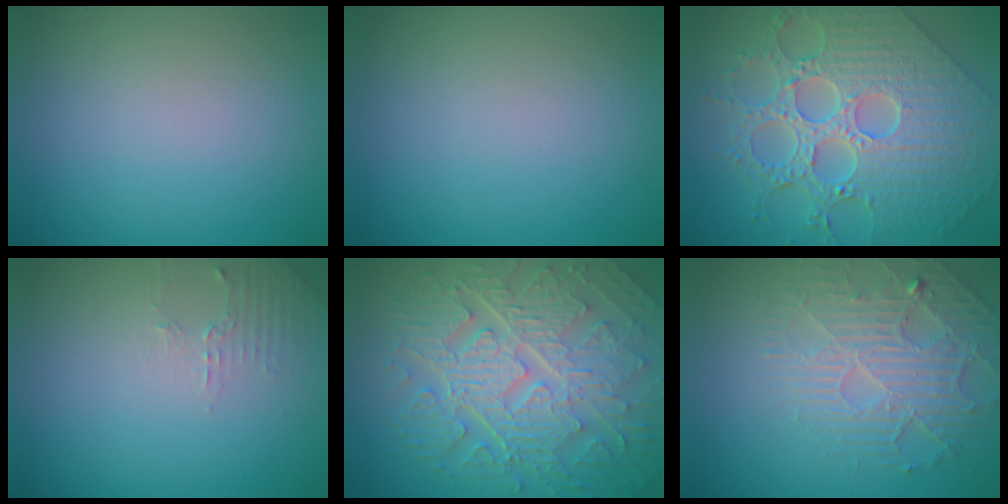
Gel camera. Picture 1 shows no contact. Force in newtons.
{"total": 0.0}
{"total": 9.3, "press": 7.3, "slide": 5.7}
{"total": 1.4, "press": 1.4, "slide": 0.4}
{"total": 10.3, "press": 6.9, "slide": 7.7}
{"total": 4.1, "press": 3.8, "slide": 1.6}